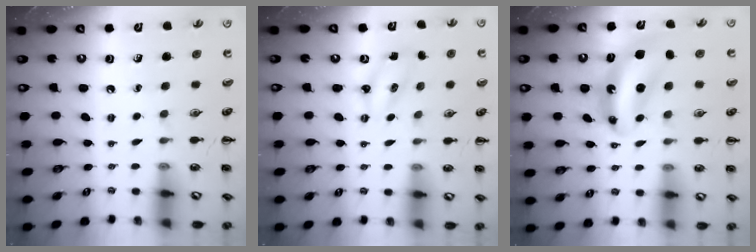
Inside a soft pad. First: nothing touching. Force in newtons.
{"total": 2.4, "press": 2.3, "slide": 0.6}
{"total": 7.2, "press": 7.1, "slide": 1.5}